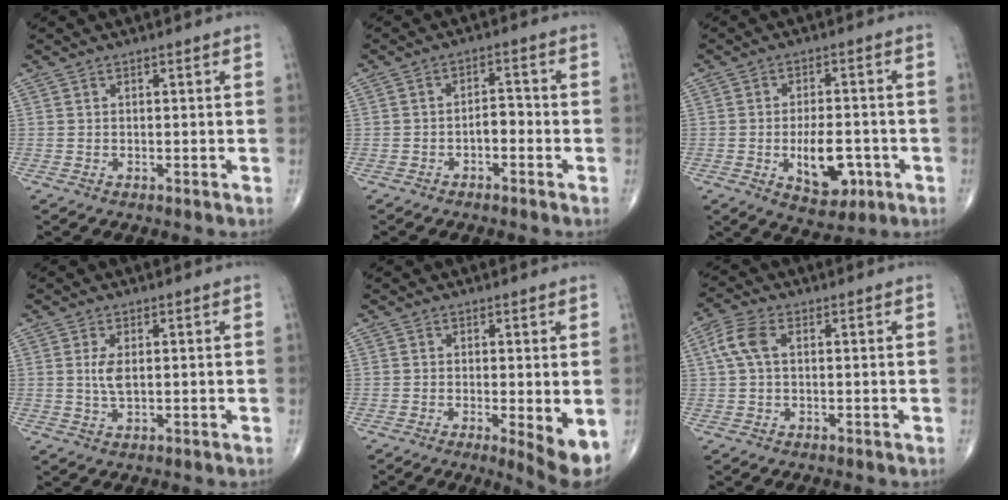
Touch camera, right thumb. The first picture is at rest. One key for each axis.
{"total": 3.1, "fx": -1.4, "fy": 1.7, "fz": 2.3, "tx": -0.024, "ty": 0.021, "tz": -0.026}
{"total": 9.6, "fx": -2.7, "fy": 5.1, "fz": 7.6, "tx": -0.101, "ty": 0.008, "tz": -0.030}
{"total": 3.2, "fx": 0.5, "fy": 1.3, "fz": 2.9, "tx": -0.062, "ty": -0.005, "tz": 0.013}
{"total": 5.8, "fx": -1.1, "fy": 1.2, "fz": 5.5, "tx": -0.086, "ty": -0.018, "tz": -0.020}
{"total": 5.3, "fx": 1.0, "fy": 2.9, "fz": 4.3, "tx": -0.108, "ty": 0.018, "tz": 0.017}